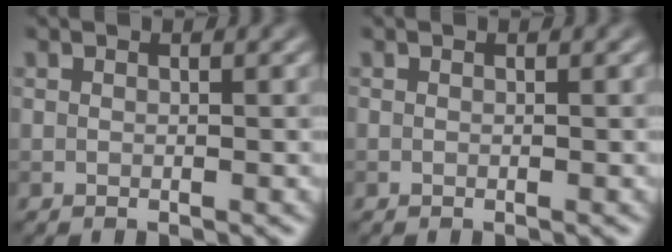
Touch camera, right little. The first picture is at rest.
{"total": 0.0}